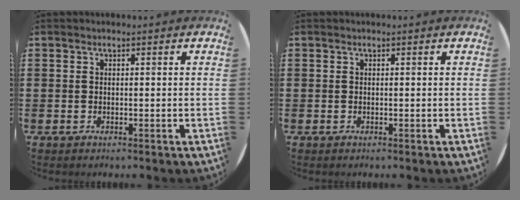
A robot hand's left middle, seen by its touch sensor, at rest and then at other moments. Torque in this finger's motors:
{"motor_torque": [-0.25, -0.18, 0.01, 0.01]}